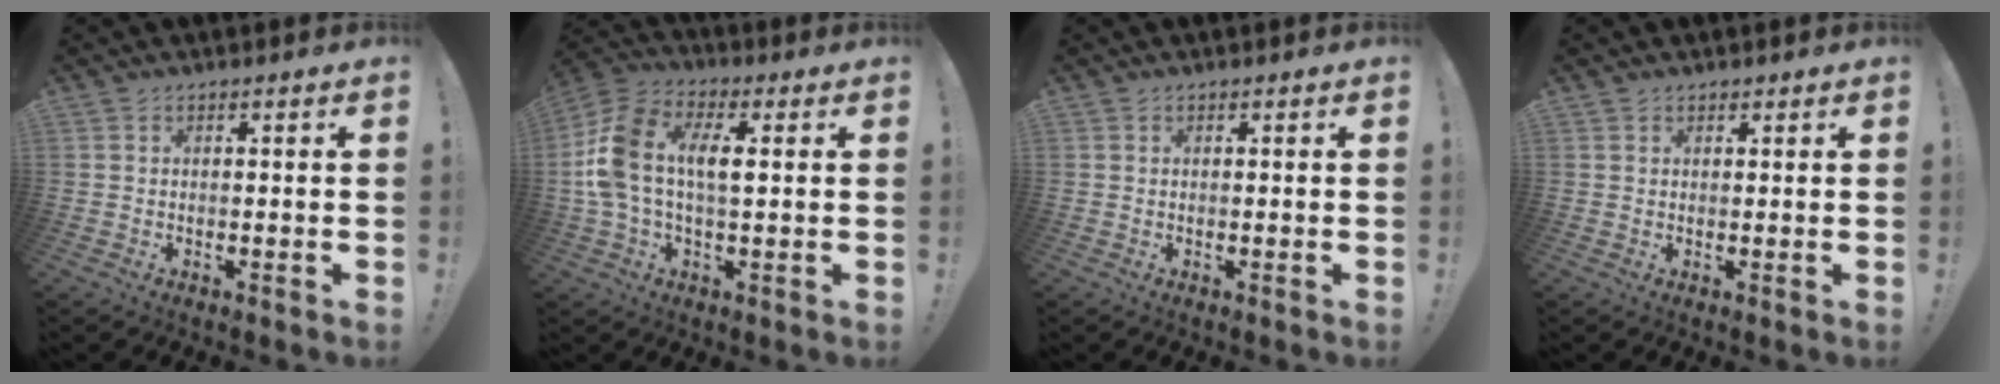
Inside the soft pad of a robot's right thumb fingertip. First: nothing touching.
{"total": 12.1, "force": [0.9, 6.6, 10.1], "torque": [-0.203, 0.009, 0.019]}
{"total": 0.0}
{"total": 0.9, "force": [0.8, 0.5, 0.0], "torque": [0.005, -0.003, 0.015]}